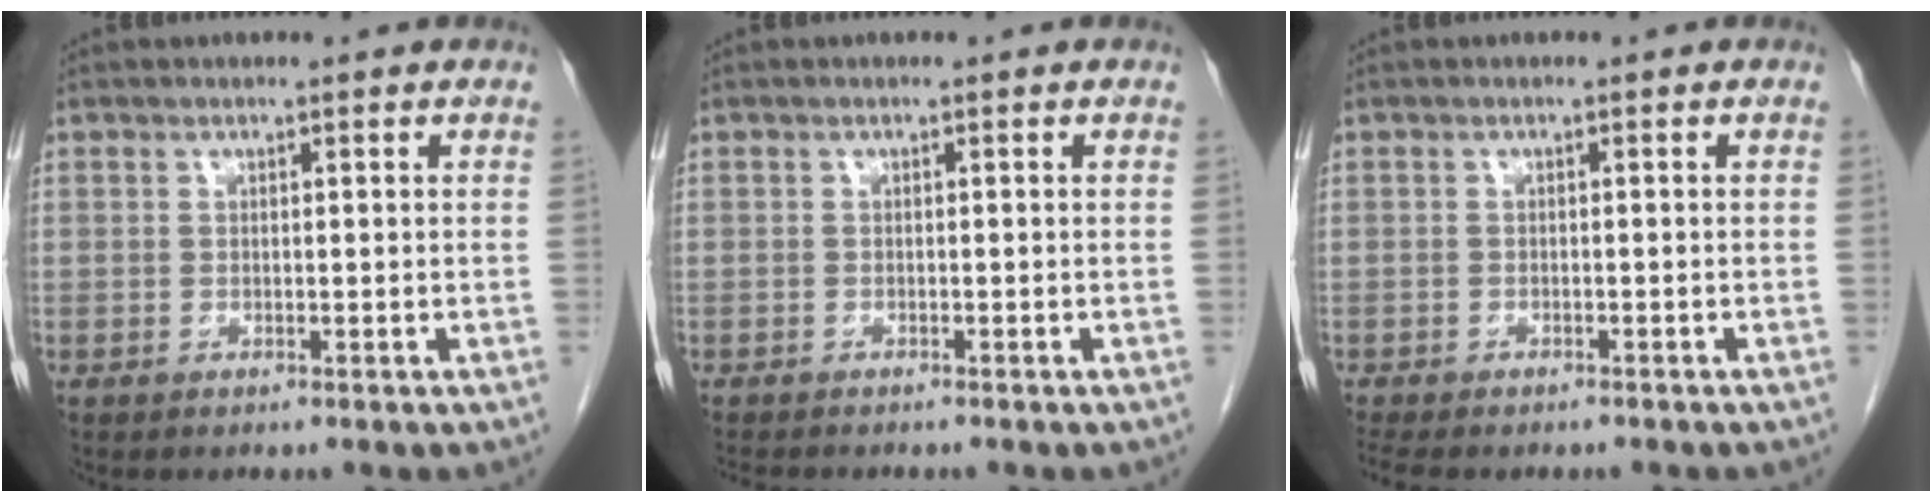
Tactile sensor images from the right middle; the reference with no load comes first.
{"total": 3.4, "force": [-3.0, 0.7, 1.5], "torque": [-0.023, -0.007, -0.042]}
{"total": 6.7, "force": [-5.6, 2.1, 3.0], "torque": [-0.044, -0.005, -0.076]}